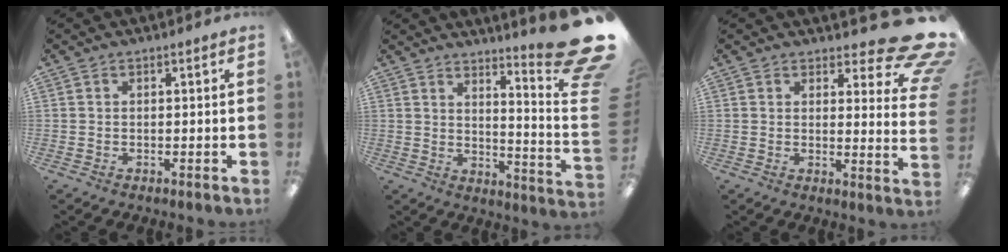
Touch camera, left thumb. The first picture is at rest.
{"total": 13.0, "force": [8.4, 1.8, 9.8], "torque": [-0.139, -0.078, 0.137]}
{"total": 11.1, "force": [7.1, 3.8, 7.6], "torque": [-0.086, -0.056, 0.123]}